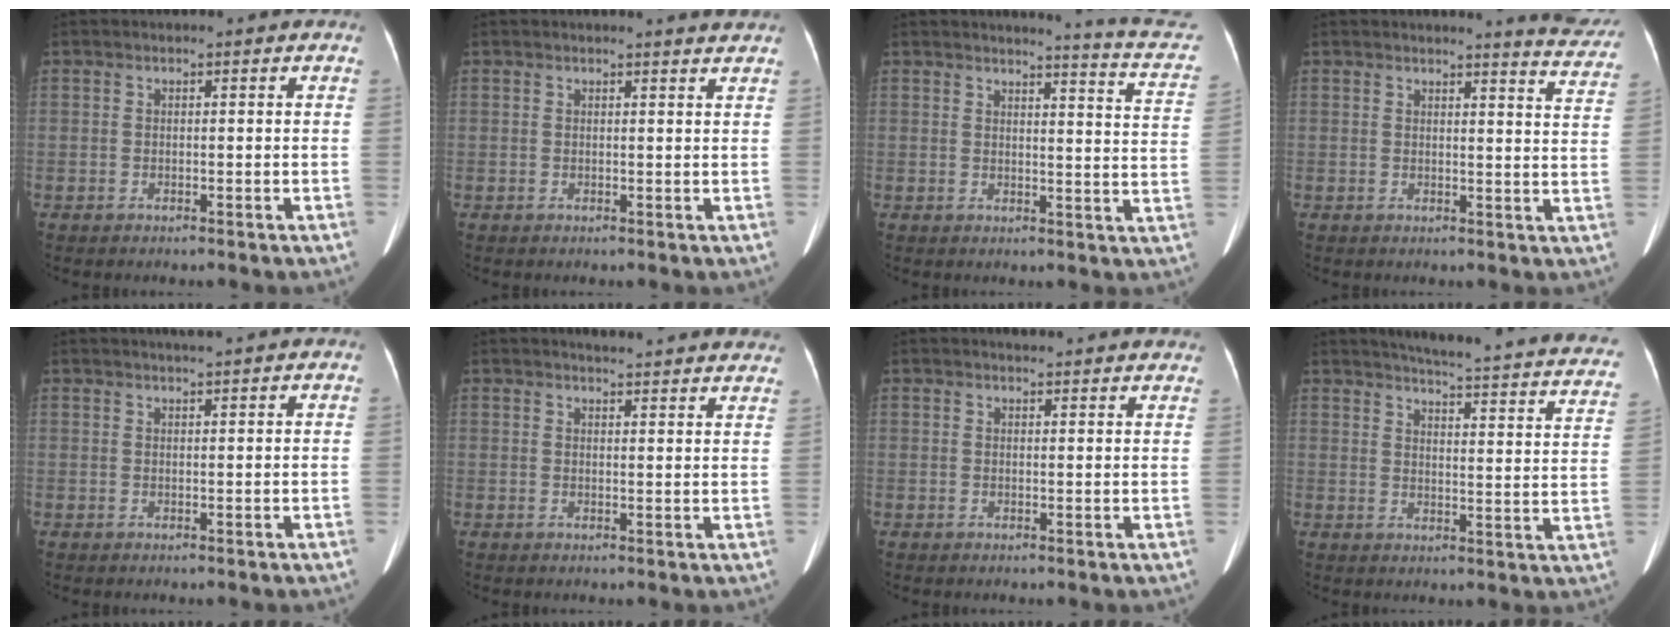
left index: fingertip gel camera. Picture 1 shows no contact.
{"total": 2.6, "force": [2.5, -0.4, 0.6], "torque": [-0.014, -0.006, 0.022]}
{"total": 11.5, "force": [11.2, -0.6, 2.8], "torque": [-0.026, -0.079, 0.100]}
{"total": 8.0, "force": [7.9, -0.1, 1.4], "torque": [-0.009, -0.053, 0.066]}
{"total": 2.9, "force": [2.6, -0.4, 1.2], "torque": [-0.016, 0.014, 0.040]}
{"total": 14.7, "force": [14.0, 1.5, 4.2], "torque": [-0.041, -0.011, 0.153]}
{"total": 9.5, "force": [9.0, 1.1, 2.7], "torque": [-0.023, 0.013, 0.089]}
{"total": 21.6, "force": [18.5, 2.5, 10.7], "torque": [-0.134, -0.045, 0.200]}